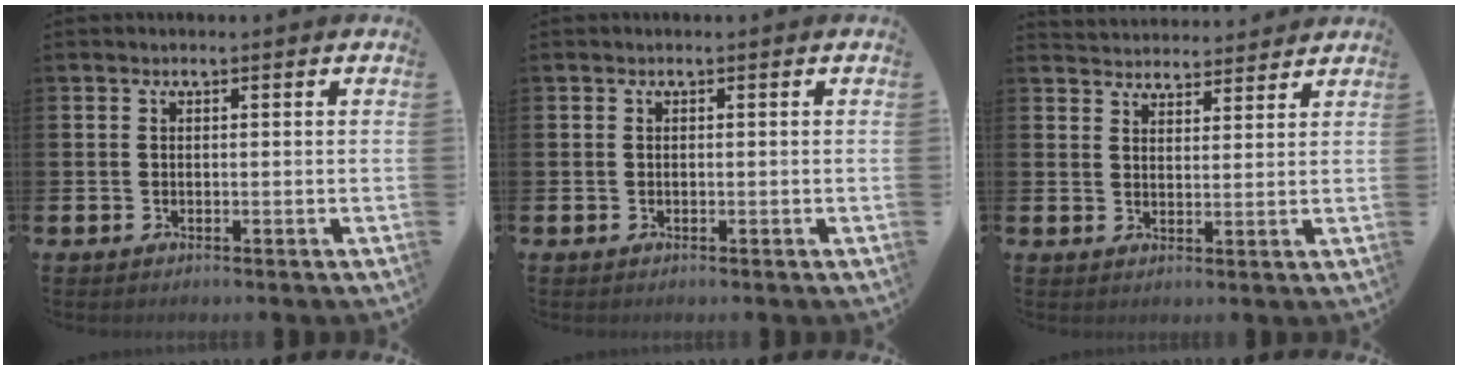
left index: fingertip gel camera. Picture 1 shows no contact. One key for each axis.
{"total": 0.0}
{"total": 3.8, "fx": 3.7, "fy": 0.8, "fz": -0.3, "tx": -0.002, "ty": -0.023, "tz": 0.067}